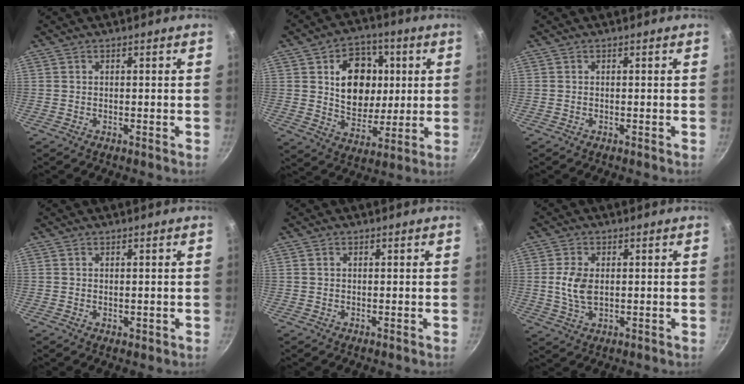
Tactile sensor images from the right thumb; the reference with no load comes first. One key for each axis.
{"total": 15.4, "fx": 3.0, "fy": 11.7, "fz": 9.5, "tx": -0.097, "ty": -0.011, "tz": 0.051}
{"total": 0.0}
{"total": 0.9, "fx": 0.1, "fy": 0.5, "fz": 0.7, "tx": -0.007, "ty": -0.003, "tz": 0.002}
{"total": 0.8, "fx": 0.2, "fy": 0.6, "fz": 0.4, "tx": -0.005, "ty": 0.004, "tz": 0.004}
{"total": 6.2, "fx": 0.5, "fy": 3.8, "fz": 4.8, "tx": -0.098, "ty": -0.003, "tz": 0.010}